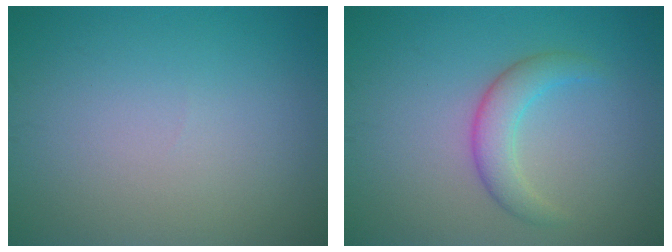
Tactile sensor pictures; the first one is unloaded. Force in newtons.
{"total": 3.0, "press": 3.0, "slide": 0.2}